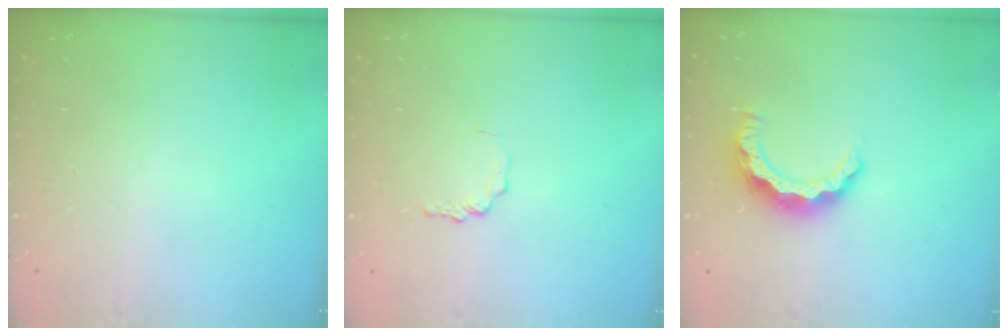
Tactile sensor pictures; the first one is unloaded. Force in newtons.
{"total": 1.4, "press": 1.4, "slide": 0.2}
{"total": 7.8, "press": 7.8, "slide": 0.7}